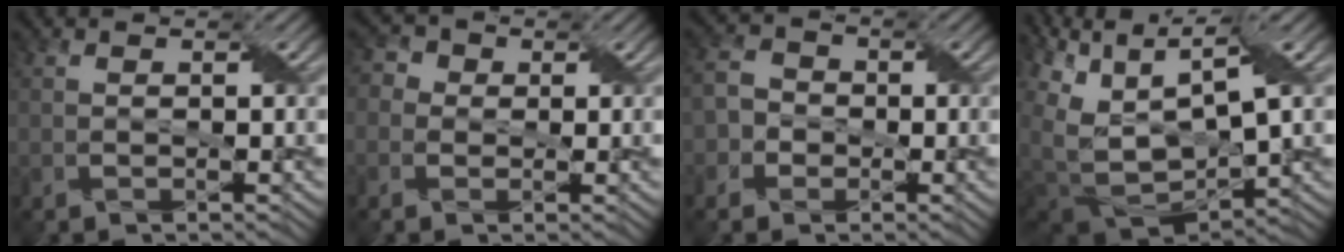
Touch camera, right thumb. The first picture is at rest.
{"total": 2.9, "force": [-0.1, 2.8, 0.9], "torque": [-0.026, 0.010, -0.008]}
{"total": 3.5, "force": [-1.2, 3.1, 0.9], "torque": [-0.018, 0.005, -0.034]}
{"total": 13.3, "force": [3.5, 7.5, 10.5], "torque": [-0.243, -0.002, 0.099]}